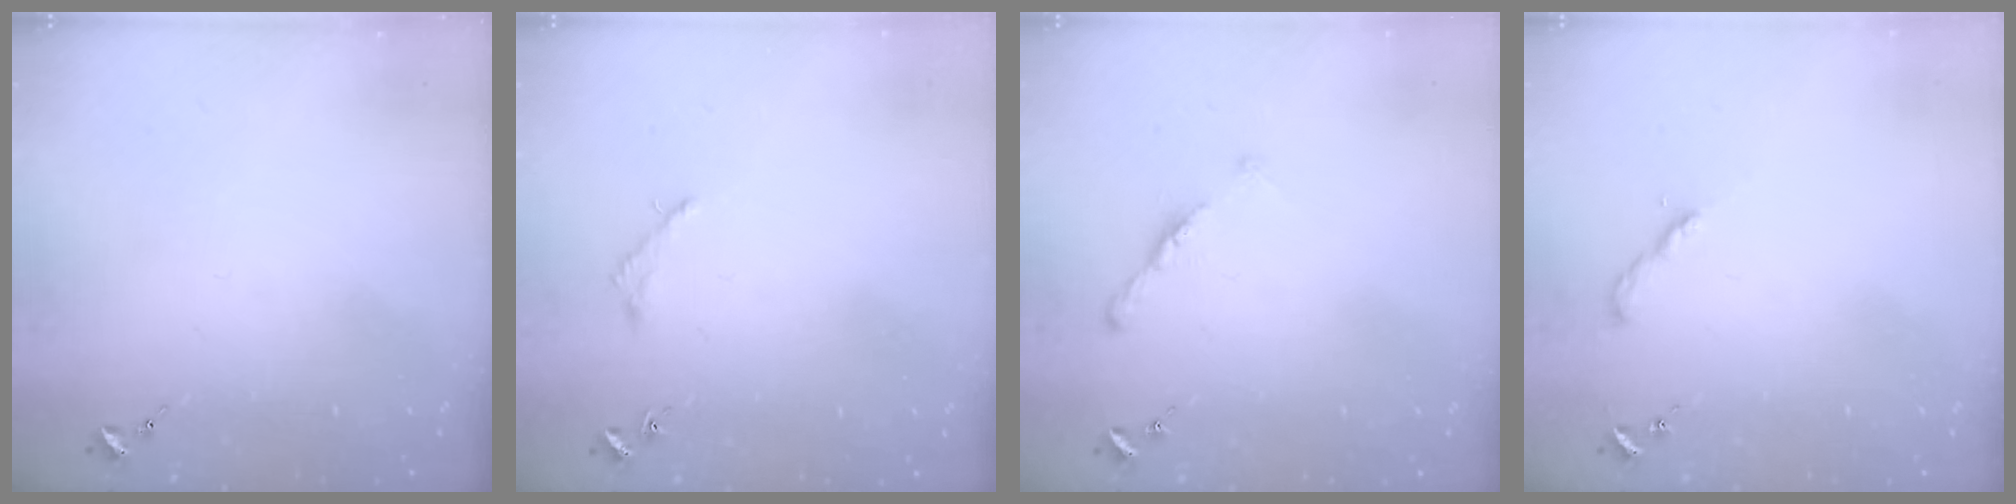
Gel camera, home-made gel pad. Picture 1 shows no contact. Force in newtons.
{"total": 1.6, "press": 1.6, "slide": 0.2}
{"total": 5.3, "press": 5.2, "slide": 0.6}
{"total": 2.2, "press": 2.2, "slide": 0.2}